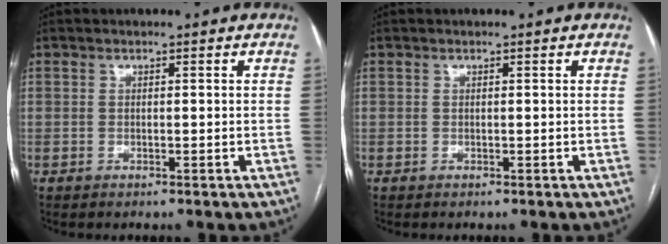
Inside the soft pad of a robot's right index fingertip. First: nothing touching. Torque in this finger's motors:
{"motor_torque": [0.00, 0.00, 0.02, 0.01]}